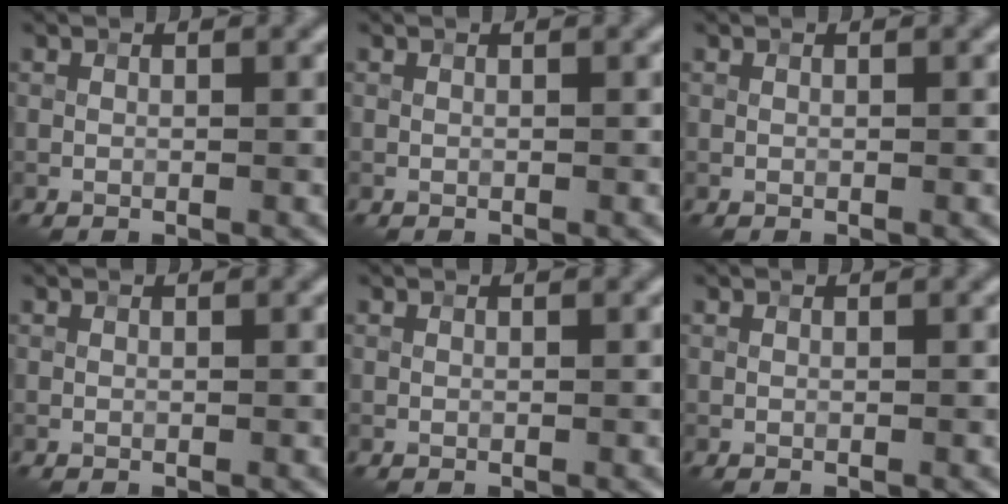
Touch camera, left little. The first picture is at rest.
{"total": 0.0}
{"total": 0.0}
{"total": 0.0}
{"total": 0.0}
{"total": 0.0}